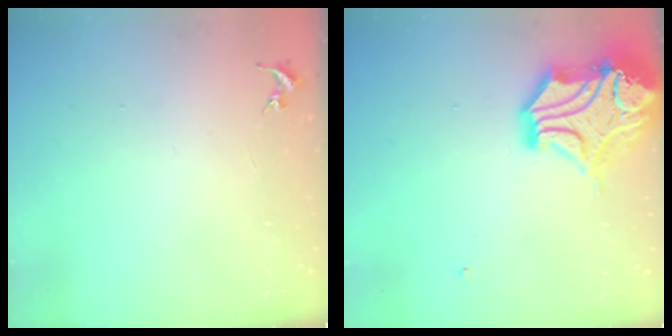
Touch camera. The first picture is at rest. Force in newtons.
{"total": 18.1, "press": 17.9, "slide": 2.5}